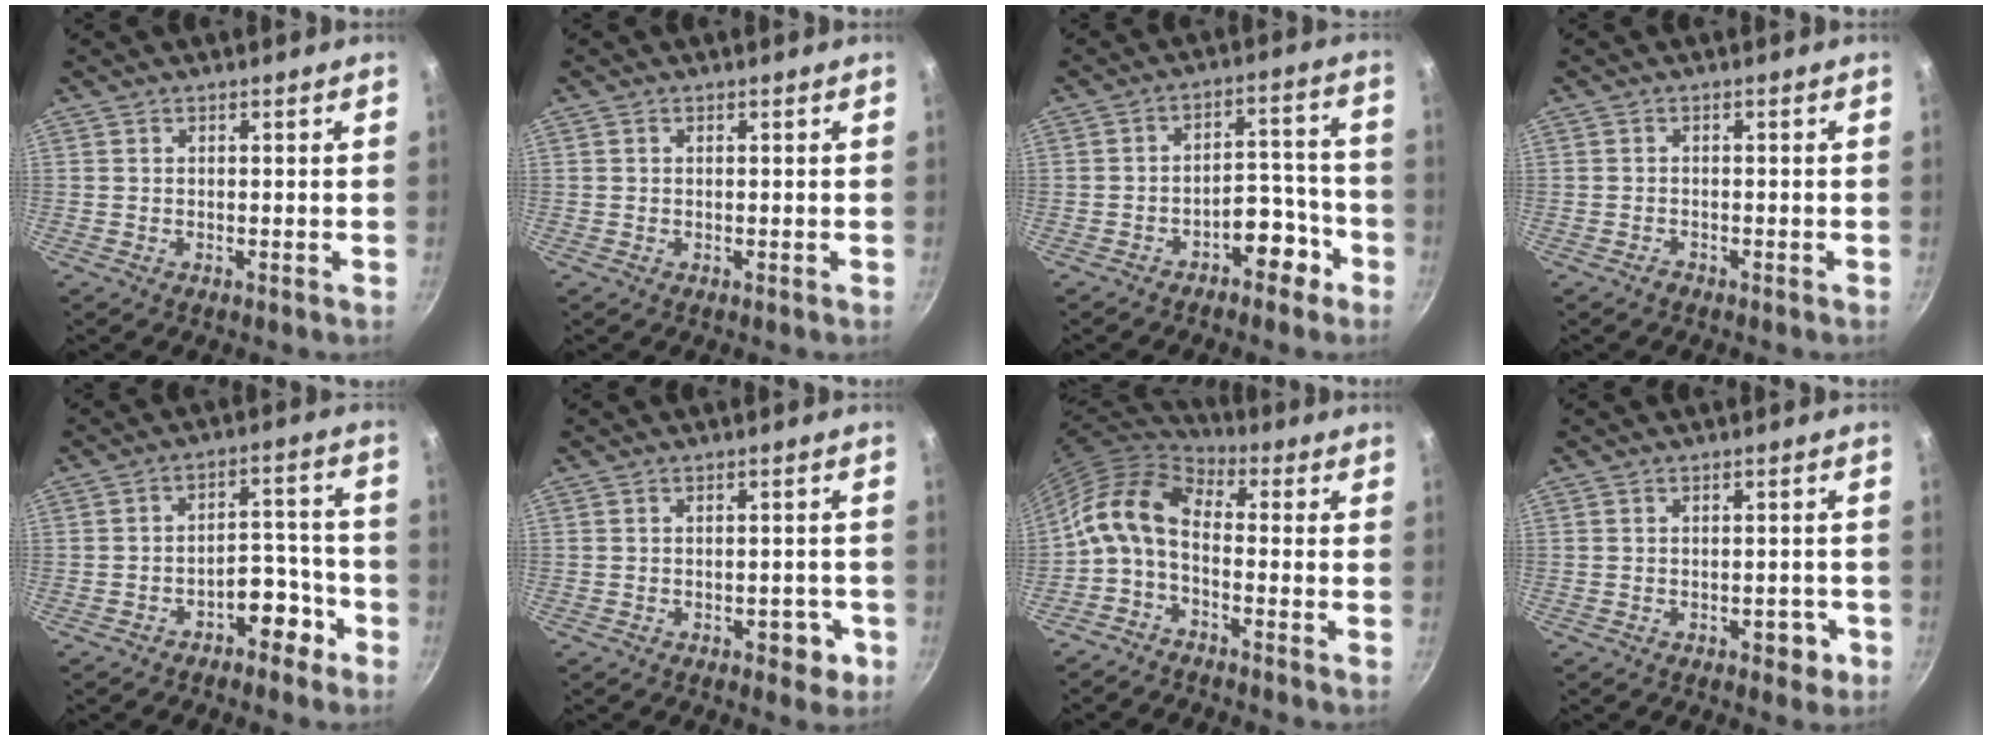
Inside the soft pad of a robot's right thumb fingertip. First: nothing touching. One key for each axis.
{"total": 0.0}
{"total": 8.1, "fx": -4.4, "fy": 4.6, "fz": 5.1, "tx": -0.043, "ty": 0.058, "tz": -0.065}
{"total": 0.9, "fx": -0.7, "fy": 0.4, "fz": 0.2, "tx": -0.004, "ty": 0.001, "tz": -0.017}
{"total": 7.7, "fx": -4.3, "fy": 4.5, "fz": 4.6, "tx": -0.037, "ty": 0.058, "tz": -0.064}
{"total": 4.0, "fx": -1.9, "fy": 2.2, "fz": 2.8, "tx": -0.017, "ty": 0.014, "tz": -0.021}
{"total": 9.9, "fx": -2.4, "fy": 5.6, "fz": 7.8, "tx": -0.145, "ty": 0.057, "tz": -0.064}
{"total": 3.3, "fx": -1.6, "fy": 1.9, "fz": 2.2, "tx": -0.014, "ty": 0.012, "tz": -0.018}